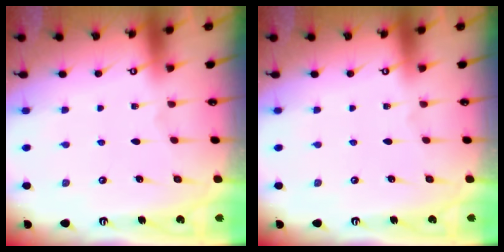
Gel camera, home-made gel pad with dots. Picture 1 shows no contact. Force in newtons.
{"total": 0.0}